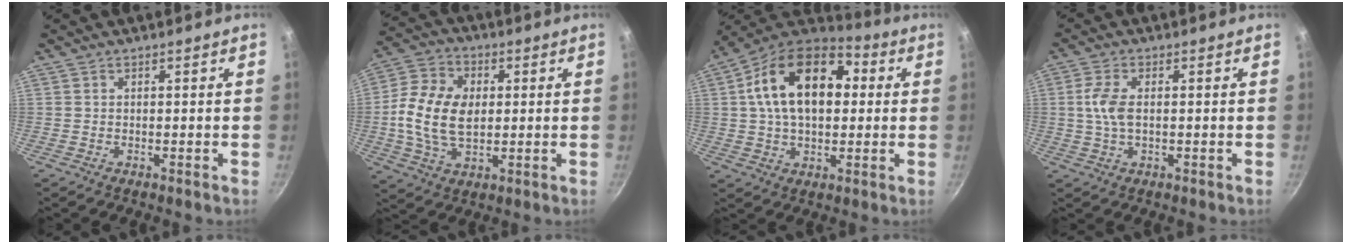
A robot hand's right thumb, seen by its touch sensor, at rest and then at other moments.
{"total": 13.9, "force": [0.5, 9.1, 10.5], "torque": [-0.200, 0.010, 0.009]}
{"total": 20.0, "force": [3.5, 12.3, 15.4], "torque": [-0.239, 0.023, 0.049]}
{"total": 5.3, "force": [0.5, 2.7, 4.6], "torque": [-0.111, 0.003, 0.007]}